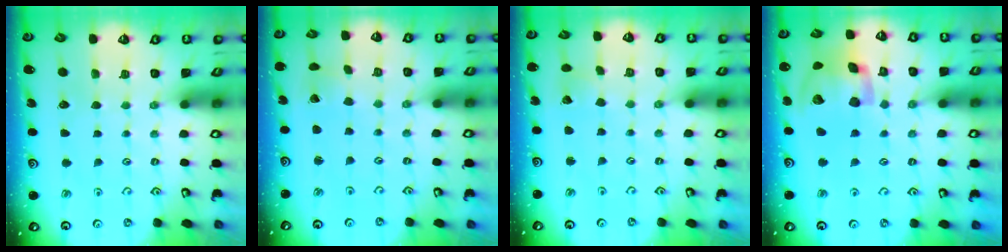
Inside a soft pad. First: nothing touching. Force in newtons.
{"total": 0.7, "press": 0.7, "slide": 0.0}
{"total": 3.6, "press": 3.5, "slide": 0.3}
{"total": 18.1, "press": 17.9, "slide": 2.9}